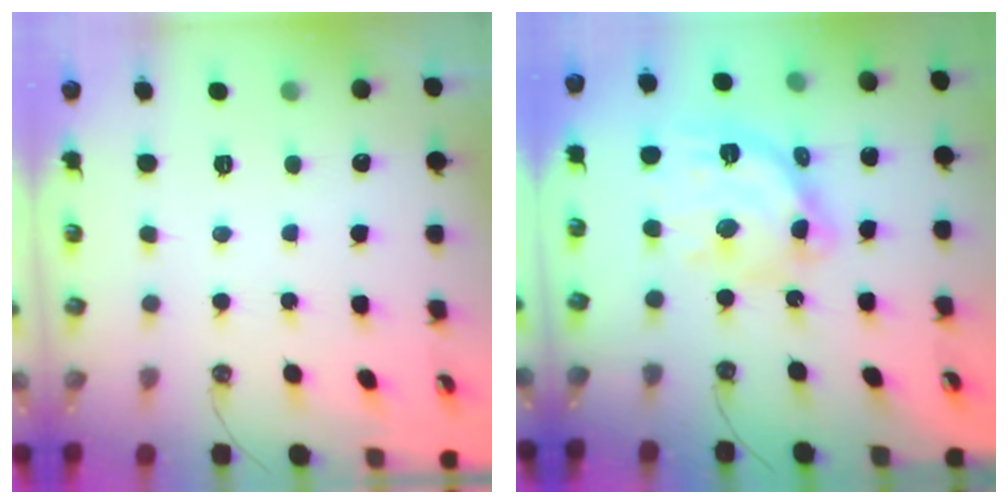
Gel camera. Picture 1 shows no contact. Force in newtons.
{"total": 16.3, "press": 16.2, "slide": 1.6}